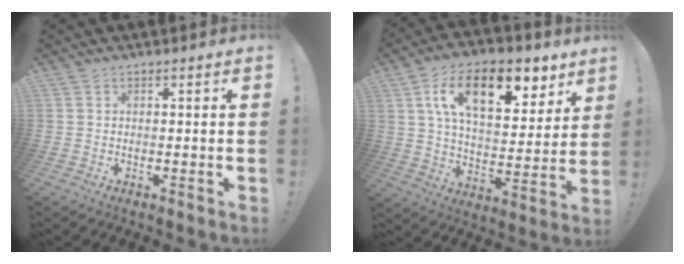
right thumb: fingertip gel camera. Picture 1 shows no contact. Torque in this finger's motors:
{"motor_torque": [0.23, 0.93, 1.58, 0.64, 0.55]}